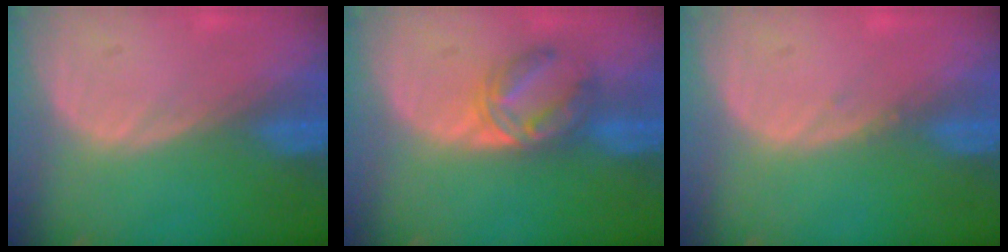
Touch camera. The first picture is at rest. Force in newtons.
{"total": 5.5, "press": 5.4, "slide": 1.1}
{"total": 0.5, "press": 0.5, "slide": 0.2}